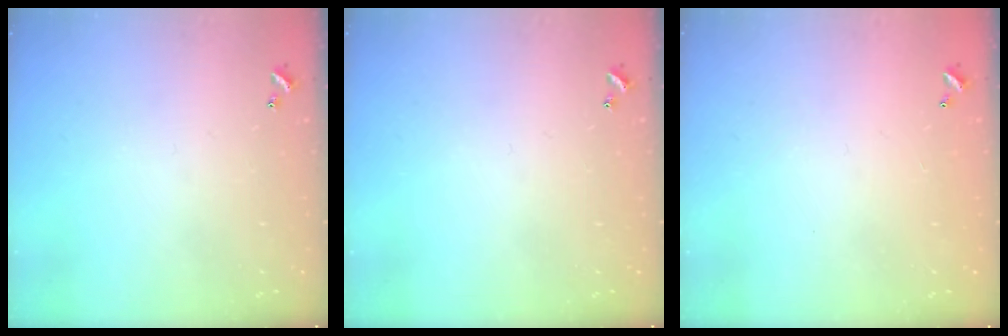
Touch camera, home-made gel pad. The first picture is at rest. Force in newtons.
{"total": 0.0}
{"total": 3.0, "press": 3.0, "slide": 0.1}